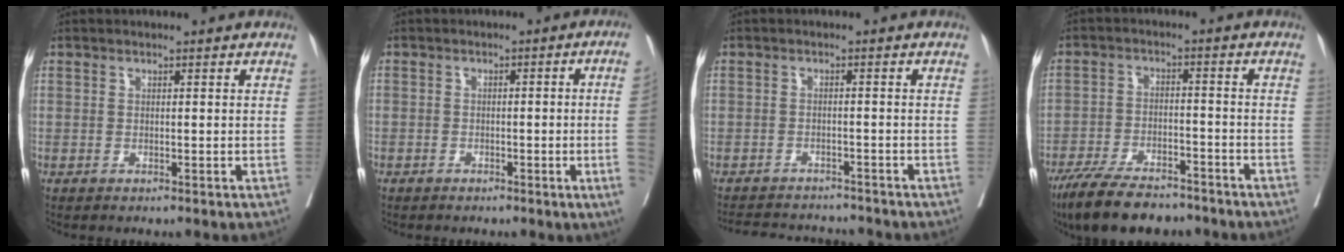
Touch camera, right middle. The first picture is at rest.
{"total": 5.0, "force": [-1.2, -0.6, 4.8], "torque": [-0.053, 0.001, -0.018]}
{"total": 8.9, "force": [-8.5, 1.7, 1.8], "torque": [-0.030, 0.006, -0.117]}
{"total": 12.6, "force": [-10.3, 3.6, 6.2], "torque": [-0.101, -0.015, -0.169]}